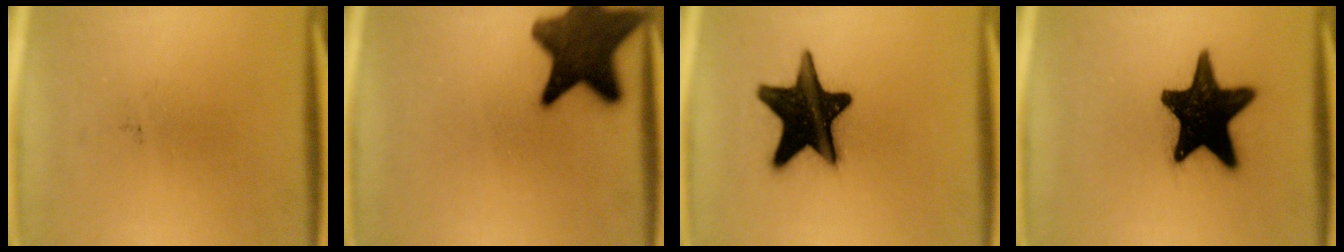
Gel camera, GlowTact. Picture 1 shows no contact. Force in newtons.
{"total": 14.4}
{"total": 19.8}
{"total": 19.1}